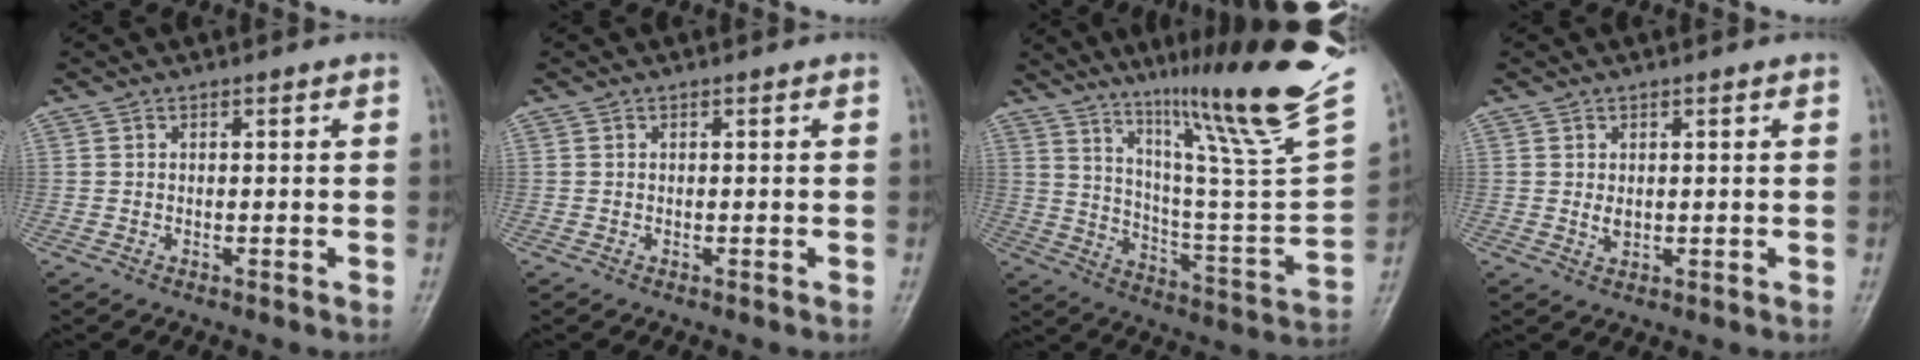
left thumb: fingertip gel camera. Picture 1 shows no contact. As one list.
[{"total": 0.0}, {"total": 28.8, "force": [19.5, 2.1, 21.1], "torque": [-0.307, -0.104, 0.300]}, {"total": 1.8, "force": [0.4, 1.1, 1.4], "torque": [-0.020, -0.006, 0.011]}]